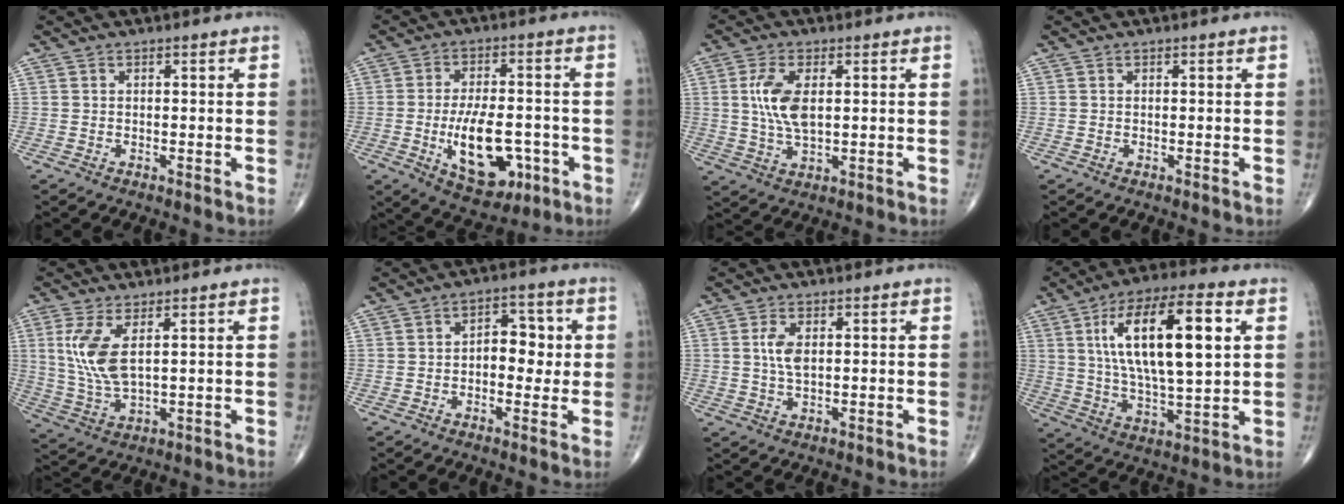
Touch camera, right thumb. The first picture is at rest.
{"total": 14.1, "force": [-4.0, 7.3, 11.4], "torque": [-0.164, 0.012, -0.051]}
{"total": 8.1, "force": [1.4, 3.8, 7.0], "torque": [-0.148, -0.006, 0.030]}
{"total": 0.0}
{"total": 8.8, "force": [2.6, 3.5, 7.7], "torque": [-0.173, -0.015, 0.062]}
{"total": 7.0, "force": [0.2, 4.4, 5.4], "torque": [-0.041, 0.013, -0.002]}
{"total": 4.0, "force": [0.8, 1.9, 3.4], "torque": [-0.074, -0.003, 0.018]}
{"total": 20.8, "force": [5.7, 7.2, 18.7], "torque": [-0.317, -0.004, 0.097]}